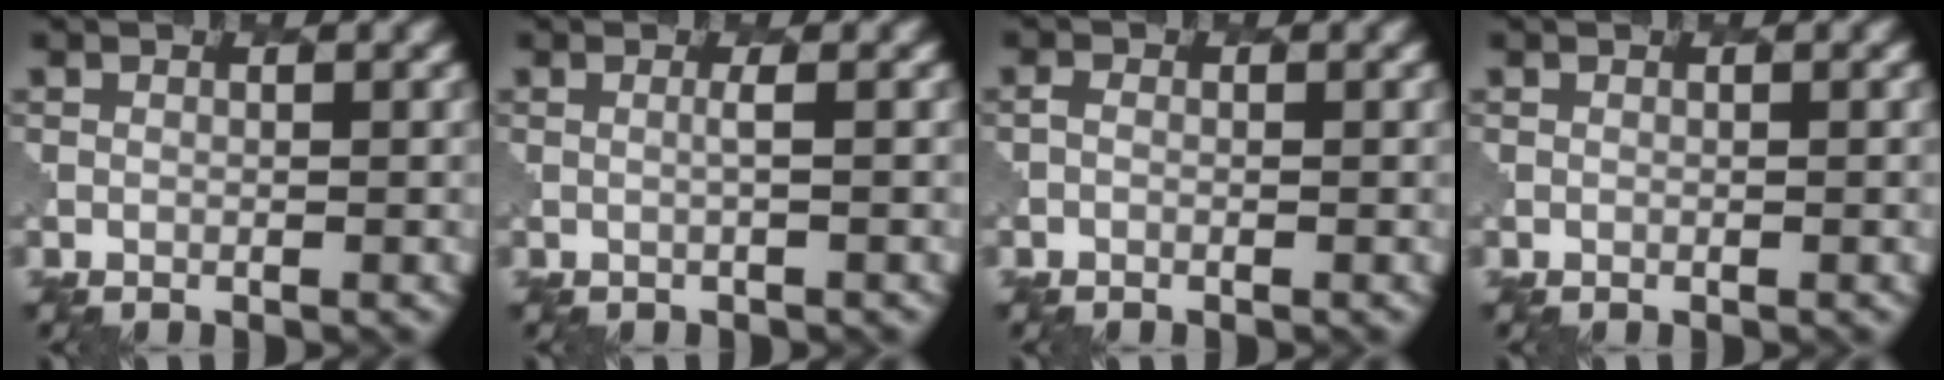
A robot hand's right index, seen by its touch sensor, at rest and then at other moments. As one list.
[{"total": 0.9, "force": [0.3, 0.2, 0.9], "torque": [-0.008, 0.002, 0.001]}, {"total": 0.6, "force": [-0.4, 0.4, 0.2], "torque": [-0.002, 0.002, -0.007]}, {"total": 0.0}]